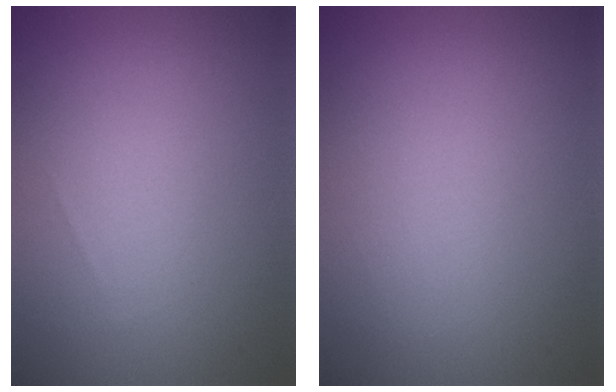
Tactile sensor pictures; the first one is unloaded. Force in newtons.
{"total": 0.0}